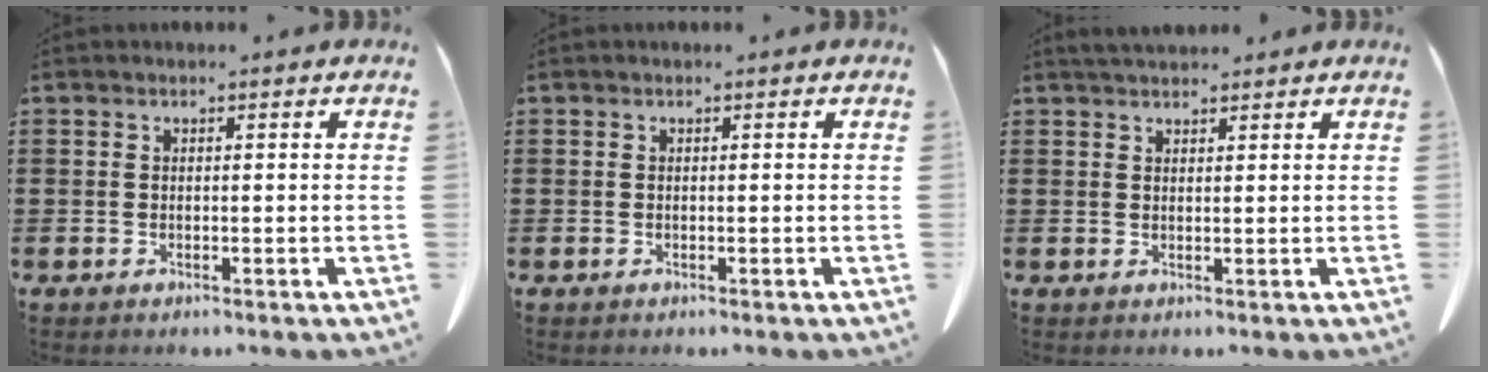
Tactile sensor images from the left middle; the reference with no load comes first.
{"total": 0.0}
{"total": 2.2, "force": [2.1, 0.5, 0.6], "torque": [-0.017, -0.002, 0.041]}